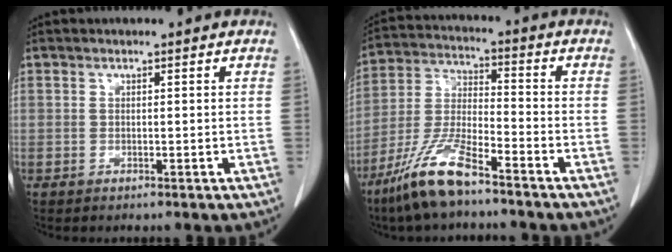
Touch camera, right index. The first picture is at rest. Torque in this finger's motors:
{"motor_torque": [1.02, -1.12, 0.57, 0.18]}